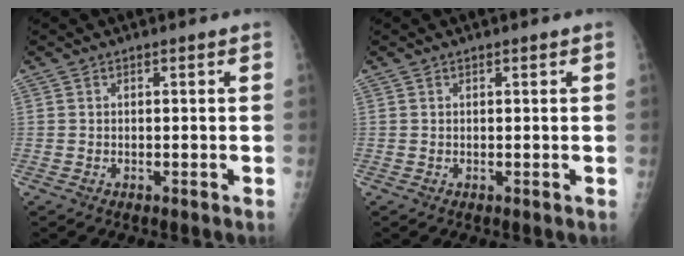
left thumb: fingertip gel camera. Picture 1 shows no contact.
{"total": 0.0}